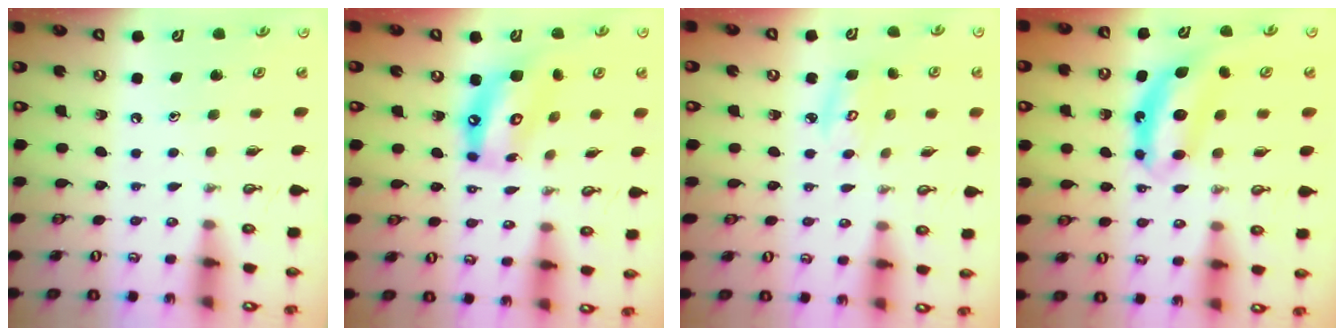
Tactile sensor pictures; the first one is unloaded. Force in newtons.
{"total": 14.1, "press": 14.0, "slide": 1.5}
{"total": 5.5, "press": 5.5, "slide": 0.3}
{"total": 7.0, "press": 7.0, "slide": 0.2}